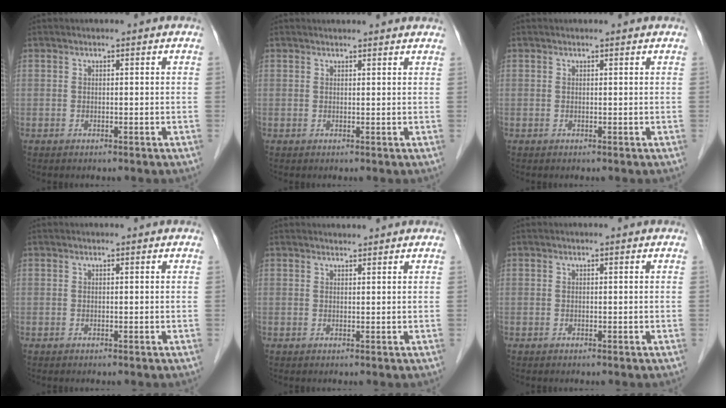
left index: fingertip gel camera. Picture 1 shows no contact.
{"total": 5.2, "force": [5.0, 0.7, 1.4], "torque": [-0.017, 0.025, 0.051]}
{"total": 1.6, "force": [1.6, 0.2, 0.4], "torque": [-0.010, 0.014, 0.019]}
{"total": 0.0}
{"total": 1.1, "force": [1.1, 0.0, -0.1], "torque": [-0.009, 0.006, 0.023]}
{"total": 0.0}